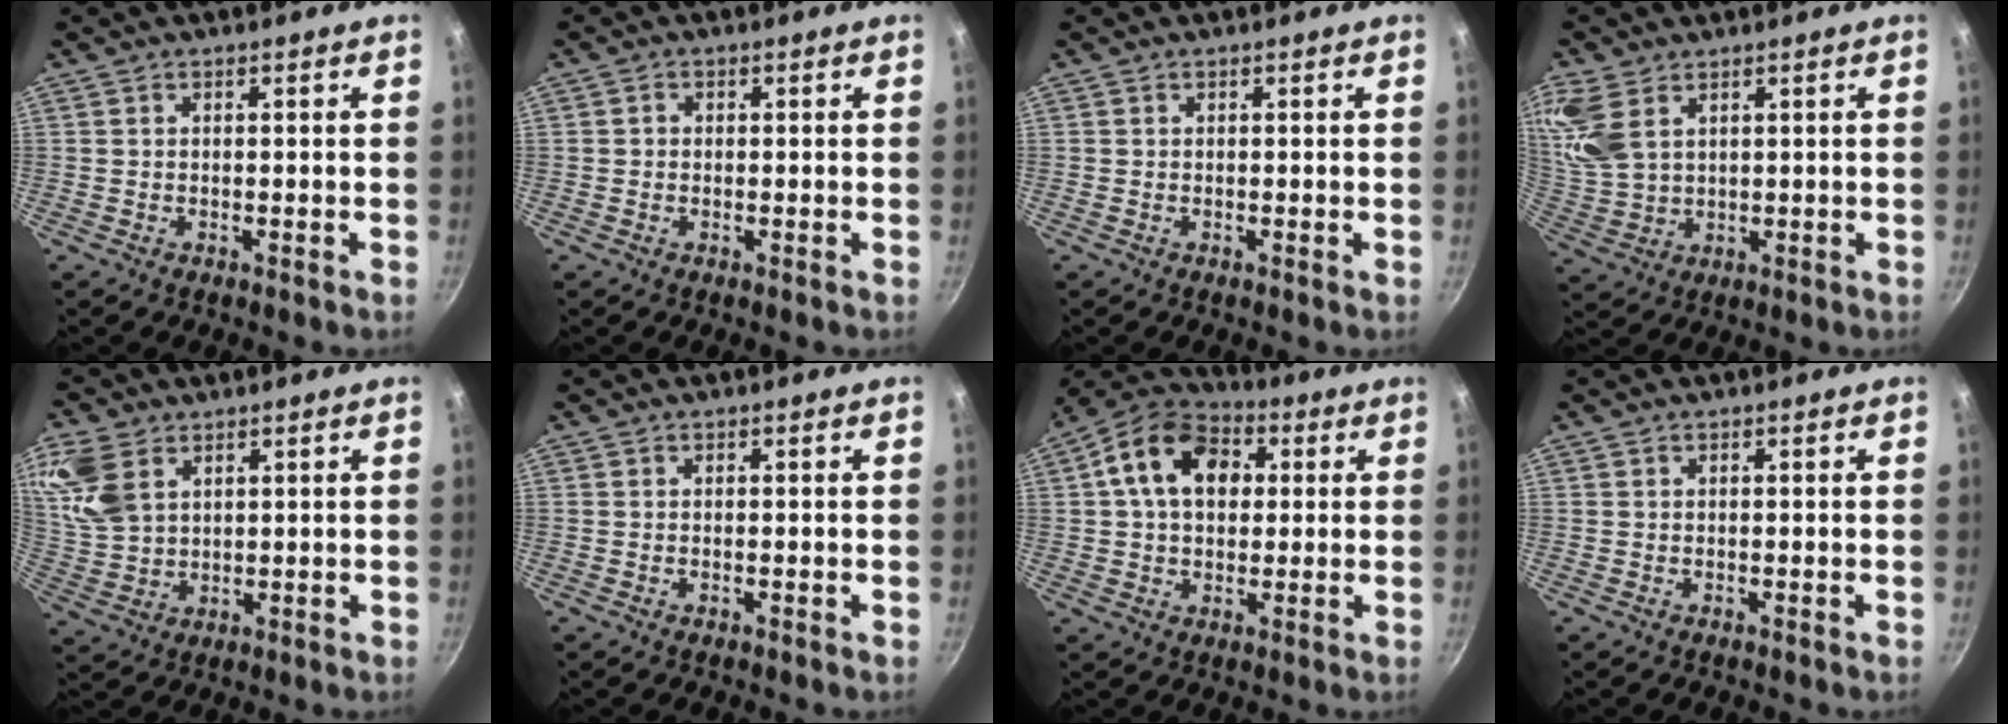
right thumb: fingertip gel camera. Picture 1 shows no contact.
{"total": 1.1, "force": [0.0, 1.0, 0.4], "torque": [-0.004, 0.005, -0.003]}
{"total": 0.0}
{"total": 10.3, "force": [4.9, 6.3, 6.5], "torque": [-0.136, -0.010, 0.109]}
{"total": 10.2, "force": [4.5, 6.8, 6.2], "torque": [-0.119, -0.013, 0.099]}
{"total": 0.0}
{"total": 14.2, "force": [3.1, 10.2, 9.4], "torque": [-0.131, 0.019, 0.035]}
{"total": 0.0}